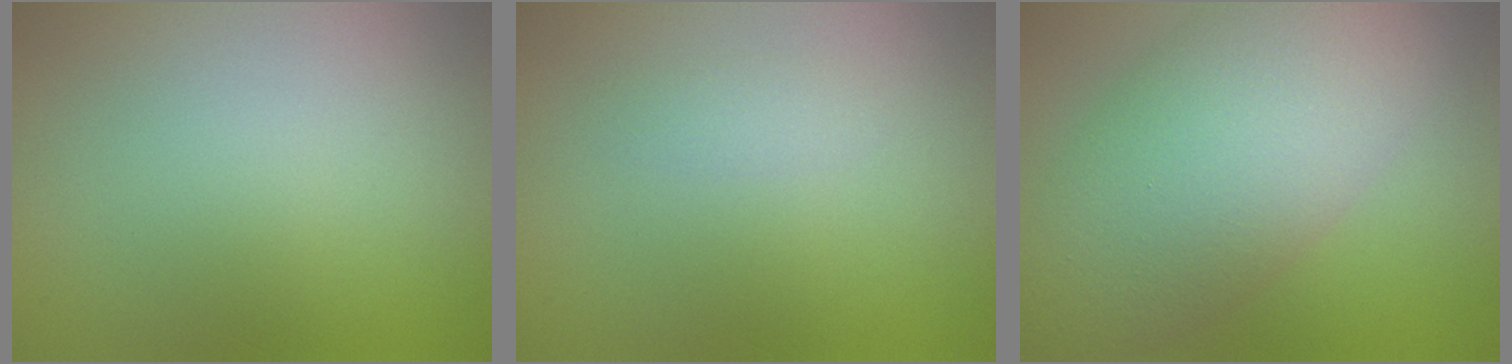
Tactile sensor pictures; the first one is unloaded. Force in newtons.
{"total": 0.8, "press": 0.8, "slide": 0.0}
{"total": 10.3, "press": 10.2, "slide": 0.8}